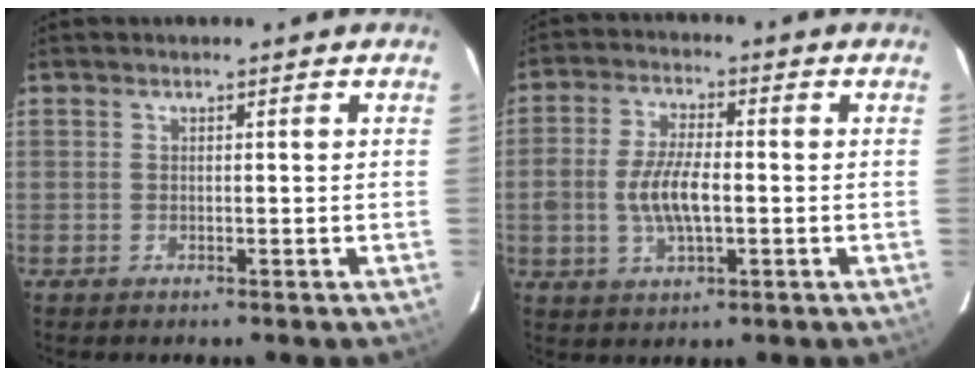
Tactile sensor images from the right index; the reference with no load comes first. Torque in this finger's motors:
{"motor_torque": [0.04, 0.09, -0.03, 0.01]}